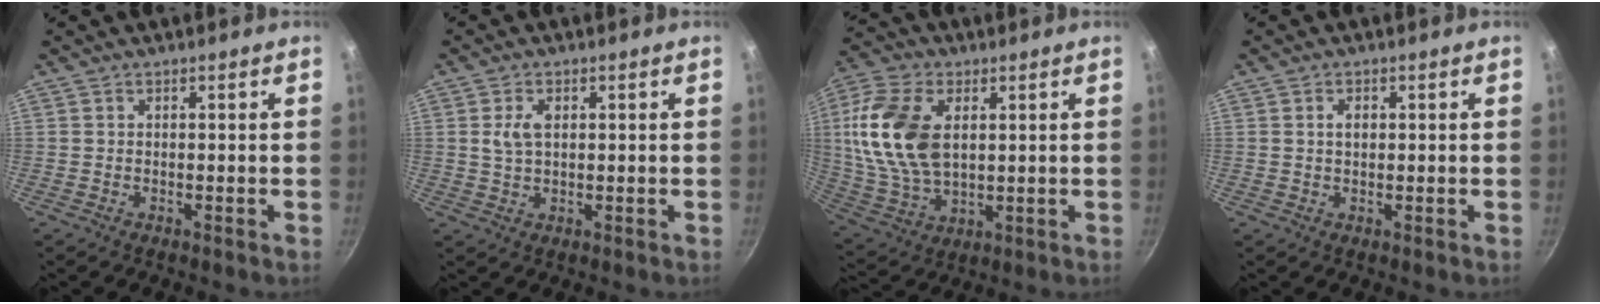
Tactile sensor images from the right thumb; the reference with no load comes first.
{"total": 4.0, "force": [0.7, 2.5, 3.1], "torque": [-0.052, 0.003, 0.013]}
{"total": 17.6, "force": [3.4, 10.8, 13.6], "torque": [-0.258, -0.008, 0.067]}
{"total": 1.6, "force": [0.2, 1.1, 1.1], "torque": [-0.013, 0.004, 0.004]}